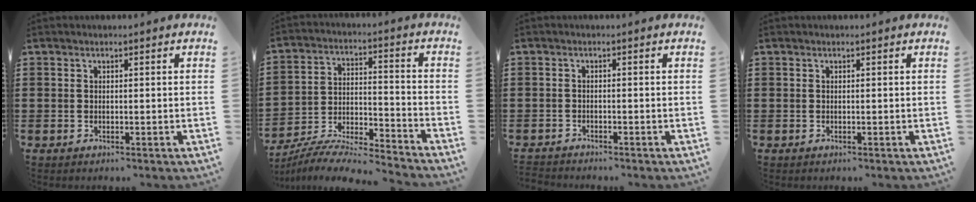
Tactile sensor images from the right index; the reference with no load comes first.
{"total": 6.8, "force": [-6.6, 0.4, 1.9], "torque": [-0.044, -0.008, -0.132]}
{"total": 1.5, "force": [-1.4, -0.1, -0.2], "torque": [-0.001, 0.000, -0.032]}
{"total": 0.0}